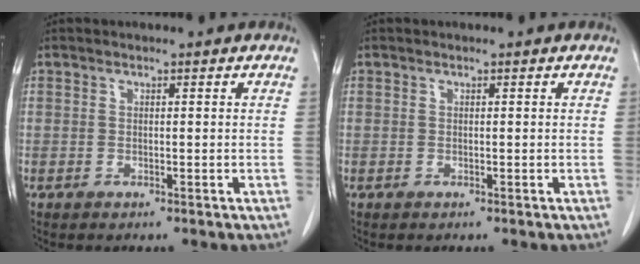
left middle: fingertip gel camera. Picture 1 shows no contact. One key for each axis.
{"total": 0.0}